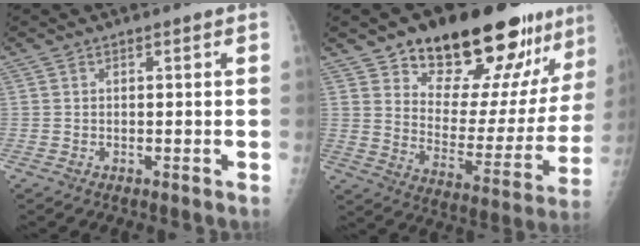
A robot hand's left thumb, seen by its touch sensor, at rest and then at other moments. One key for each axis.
{"total": 24.7, "fx": 17.9, "fy": 9.6, "fz": 14.0, "tx": -0.152, "ty": -0.099, "tz": 0.261}